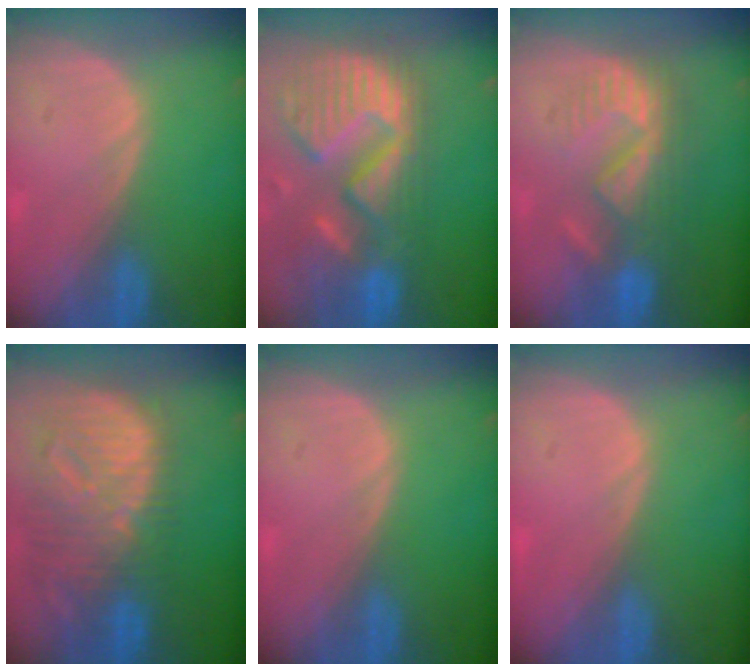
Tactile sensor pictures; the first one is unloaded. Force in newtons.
{"total": 14.2, "press": 11.8, "slide": 7.8}
{"total": 8.7, "press": 8.1, "slide": 3.0}
{"total": 12.8, "press": 11.2, "slide": 6.3}
{"total": 0.0}
{"total": 0.5, "press": 0.0, "slide": 0.5}